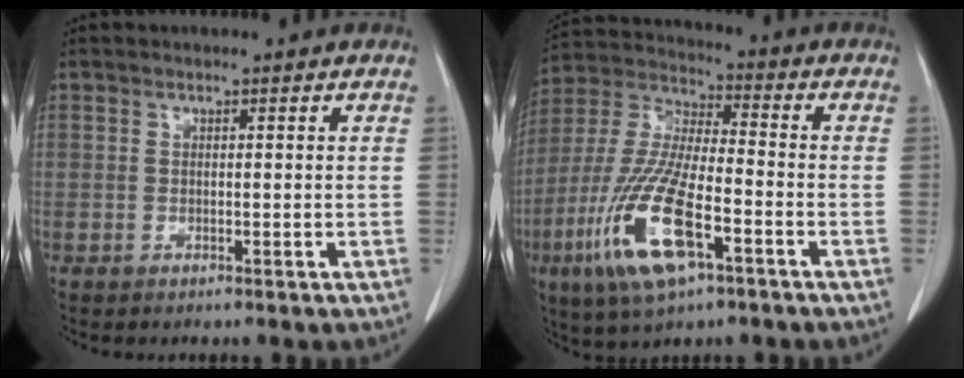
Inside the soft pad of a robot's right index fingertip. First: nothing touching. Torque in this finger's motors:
{"motor_torque": [0.46, -0.42, -0.09, -0.08]}